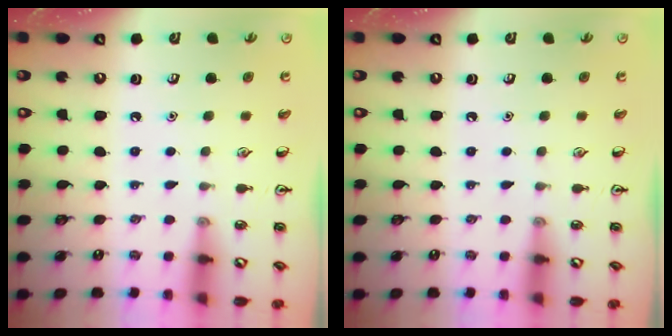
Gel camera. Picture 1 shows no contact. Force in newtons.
{"total": 0.0}